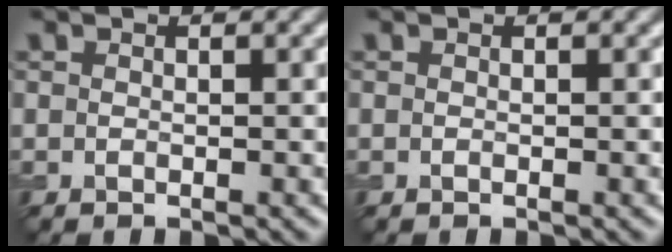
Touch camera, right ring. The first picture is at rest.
{"total": 0.0}